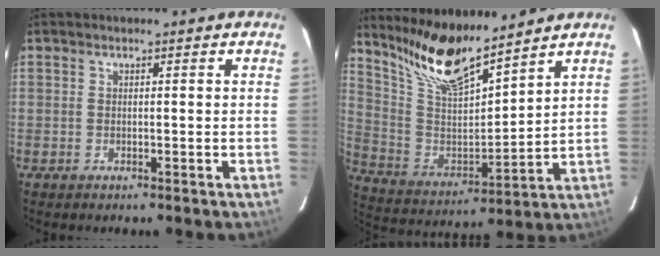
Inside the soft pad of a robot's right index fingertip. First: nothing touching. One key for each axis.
{"total": 15.0, "fx": 12.3, "fy": 2.7, "fz": 8.2, "tx": -0.165, "ty": -0.008, "tz": 0.242}